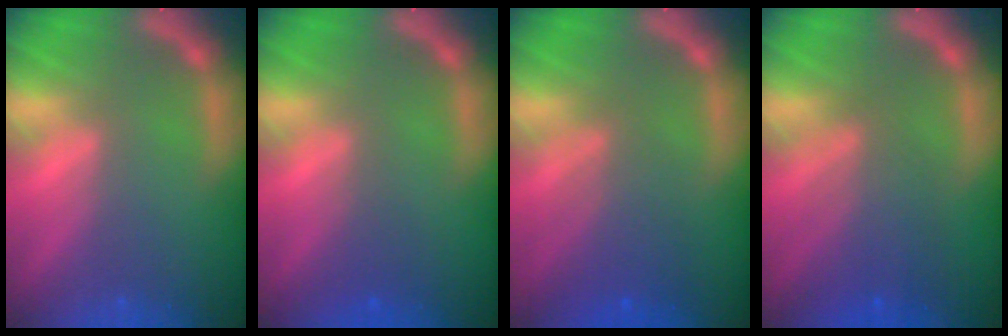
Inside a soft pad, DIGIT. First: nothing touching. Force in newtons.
{"total": 1.5}
{"total": 4.6}
{"total": 5.0}